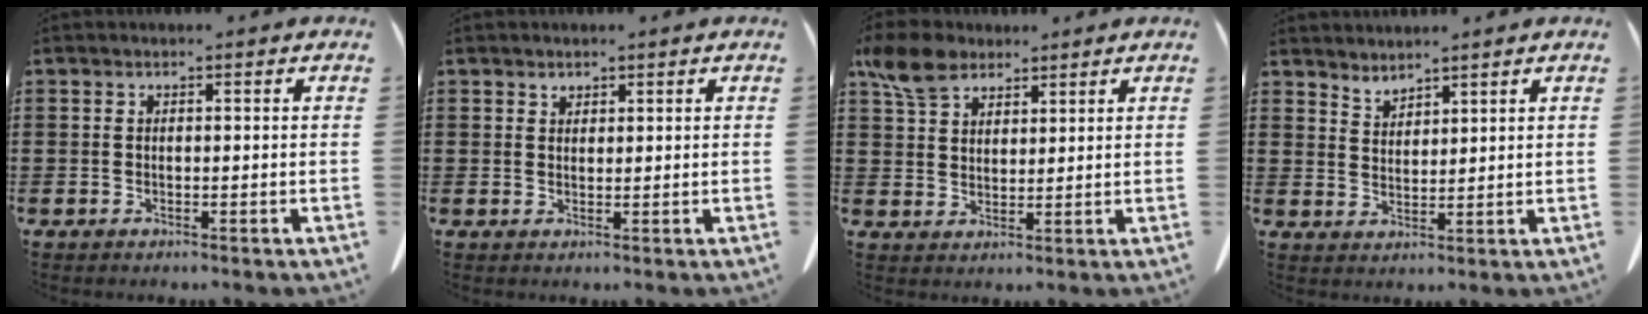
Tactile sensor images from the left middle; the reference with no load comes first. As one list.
[{"total": 1.2, "force": [1.1, 0.4, 0.1], "torque": [-0.005, -0.002, 0.023]}, {"total": 6.7, "force": [4.9, 3.7, 2.7], "torque": [-0.065, -0.003, 0.093]}, {"total": 2.7, "force": [2.6, 0.1, -0.2], "torque": [-0.004, -0.010, 0.052]}]